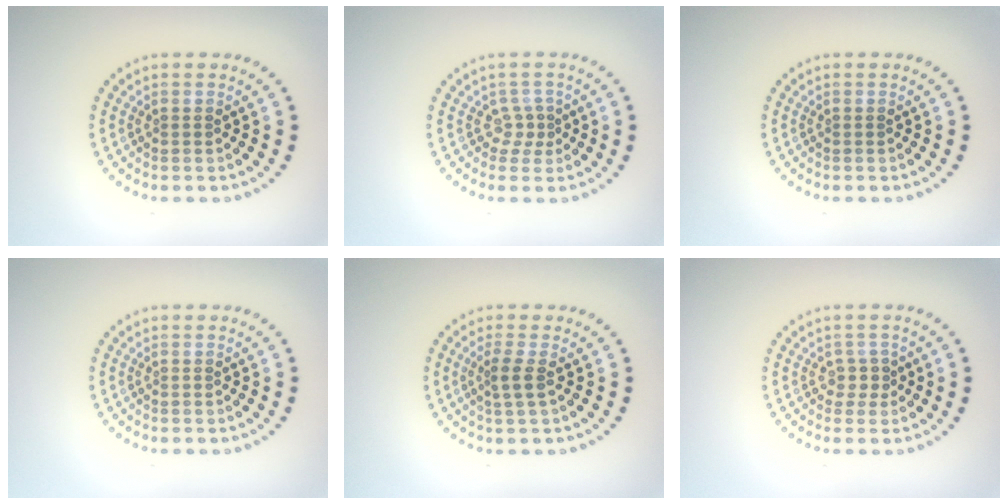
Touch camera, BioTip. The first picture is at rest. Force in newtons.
{"total": 1.6, "press": 1.0, "slide": 1.2}
{"total": 0.0}
{"total": 0.0}
{"total": 1.7, "press": 1.3, "slide": 1.1}
{"total": 1.5, "press": 1.1, "slide": 1.0}